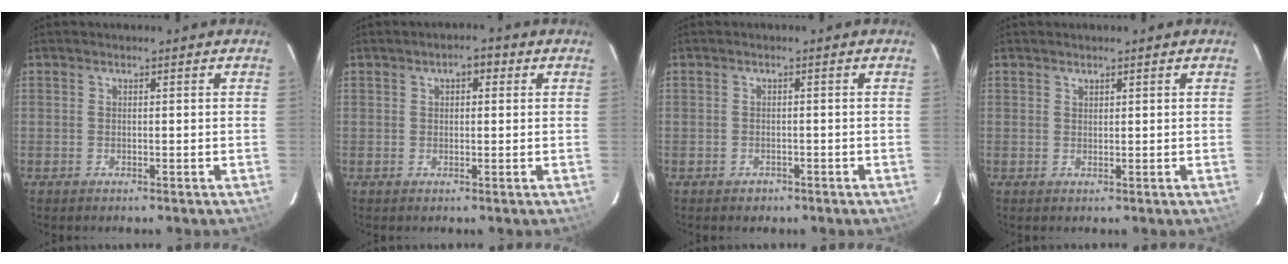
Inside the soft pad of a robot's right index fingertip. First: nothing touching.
{"total": 2.8, "force": [1.0, 1.6, 2.0], "torque": [-0.028, 0.013, 0.013]}
{"total": 1.9, "force": [-1.1, 1.5, 0.3], "torque": [-0.008, 0.003, -0.012]}
{"total": 0.7, "force": [0.6, 0.3, 0.1], "torque": [0.000, 0.001, 0.012]}